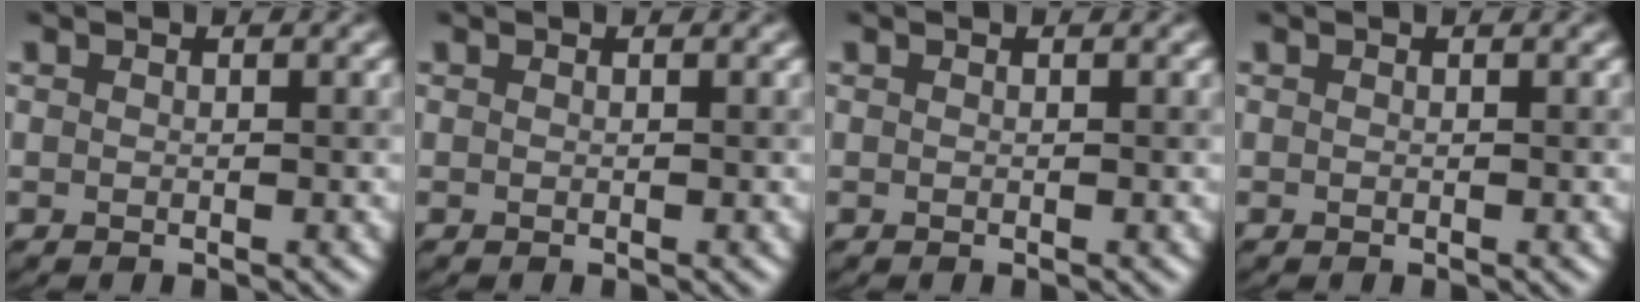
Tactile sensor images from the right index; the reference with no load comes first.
{"total": 0.0}
{"total": 0.0}
{"total": 0.0}